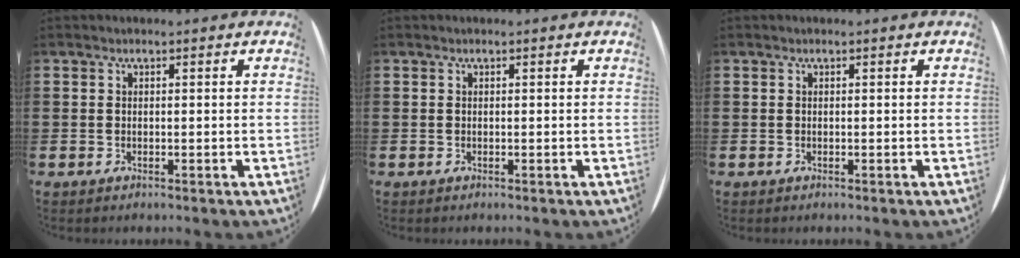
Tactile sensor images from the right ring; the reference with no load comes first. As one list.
[{"total": 0.0}, {"total": 0.0}]